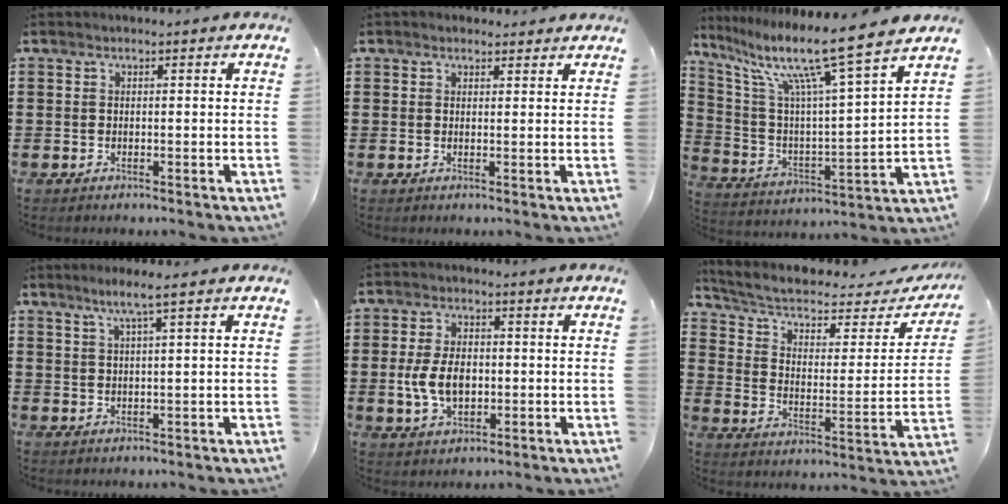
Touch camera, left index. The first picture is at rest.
{"total": 1.4, "force": [1.2, 0.7, 0.1], "torque": [-0.005, 0.005, 0.024]}
{"total": 12.3, "force": [9.5, -0.2, 7.8], "torque": [-0.179, -0.067, 0.146]}
{"total": 3.2, "force": [1.8, -0.4, 2.6], "torque": [-0.055, 0.000, 0.029]}
{"total": 7.2, "force": [-0.6, 4.4, 5.6], "torque": [-0.118, 0.003, -0.017]}
{"total": 5.0, "force": [3.3, 2.1, 3.0], "torque": [-0.080, -0.026, 0.051]}